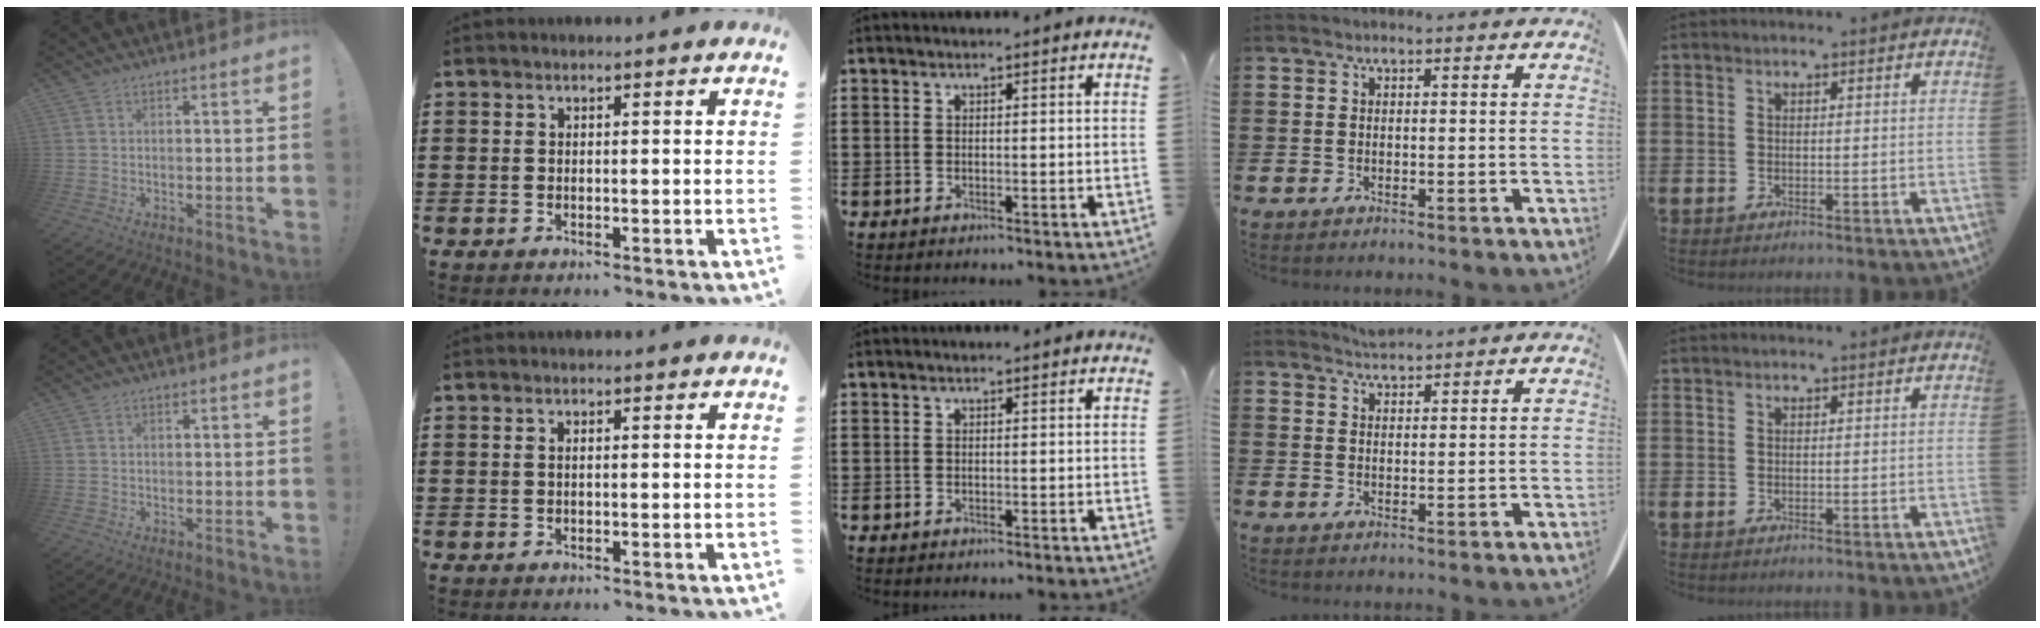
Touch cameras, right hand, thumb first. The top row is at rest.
{"thumb": {"total": 0.5, "force": [0.3, 0.4, 0.2], "torque": [0.000, -0.002, 0.004]}, "index": {"total": 0.5, "force": [0.0, 0.2, 0.5], "torque": [-0.011, -0.001, 0.000]}, "ring": {"total": 1.7, "force": [1.6, -0.3, -0.3], "torque": [0.004, 0.000, 0.032]}}